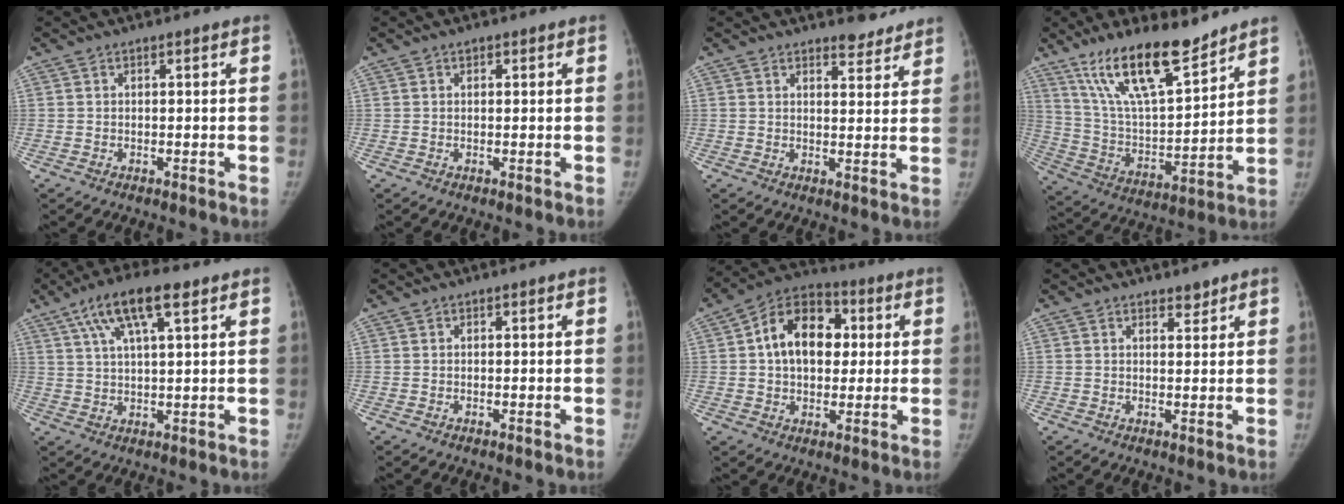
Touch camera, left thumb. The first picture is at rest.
{"total": 0.8, "force": [0.5, 0.6, 0.3], "torque": [0.000, -0.001, 0.006]}
{"total": 4.1, "force": [3.8, 1.4, 0.9], "torque": [0.008, -0.032, 0.049]}
{"total": 18.9, "force": [13.7, 5.5, 11.9], "torque": [-0.178, -0.072, 0.254]}
{"total": 11.5, "force": [5.8, 3.3, 9.3], "torque": [-0.167, 0.003, 0.102]}
{"total": 0.0}
{"total": 14.7, "force": [2.6, 10.2, 10.3], "torque": [-0.131, 0.015, 0.034]}
{"total": 1.8, "force": [1.6, 0.8, 0.5], "torque": [0.008, -0.013, 0.024]}